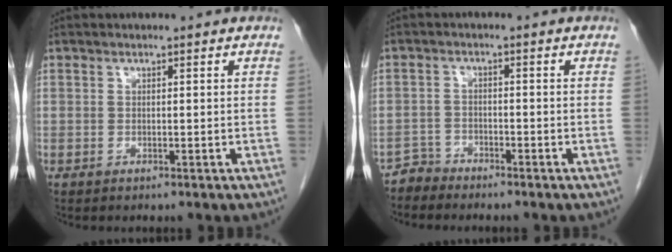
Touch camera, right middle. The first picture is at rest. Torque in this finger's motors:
{"motor_torque": [-0.15, -0.37, -0.03, -0.03]}